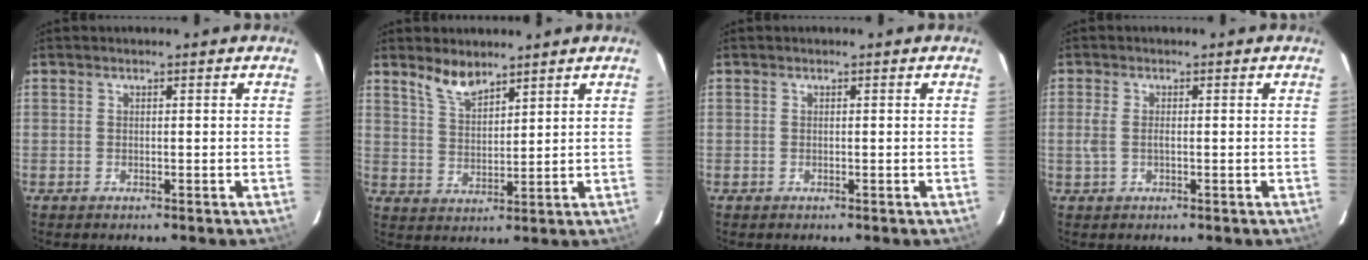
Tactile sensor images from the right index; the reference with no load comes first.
{"total": 5.6, "force": [4.6, 1.7, 2.6], "torque": [-0.049, 0.002, 0.092]}
{"total": 0.0}
{"total": 2.6, "force": [-0.3, 1.1, 2.4], "torque": [-0.051, -0.003, -0.005]}